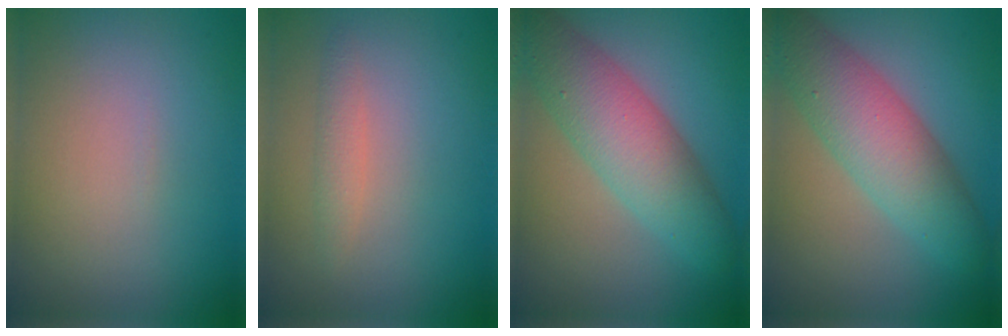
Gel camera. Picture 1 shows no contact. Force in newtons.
{"total": 1.3, "press": 1.3, "slide": 0.0}
{"total": 7.0, "press": 7.0, "slide": 0.3}
{"total": 7.0, "press": 7.0, "slide": 0.3}